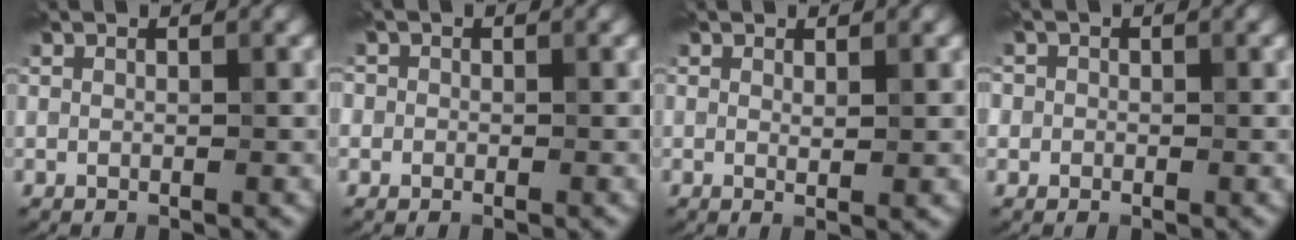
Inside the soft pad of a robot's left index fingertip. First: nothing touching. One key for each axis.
{"total": 1.6, "fx": 0.3, "fy": 1.5, "fz": 0.6, "tx": 0.010, "ty": 0.007, "tz": -0.020}
{"total": 0.9, "fx": 0.2, "fy": 0.2, "fz": 0.8, "tx": -0.016, "ty": -0.002, "tz": 0.005}
{"total": 2.3, "fx": 0.6, "fy": 2.1, "fz": 0.7, "tx": 0.013, "ty": 0.017, "tz": -0.020}